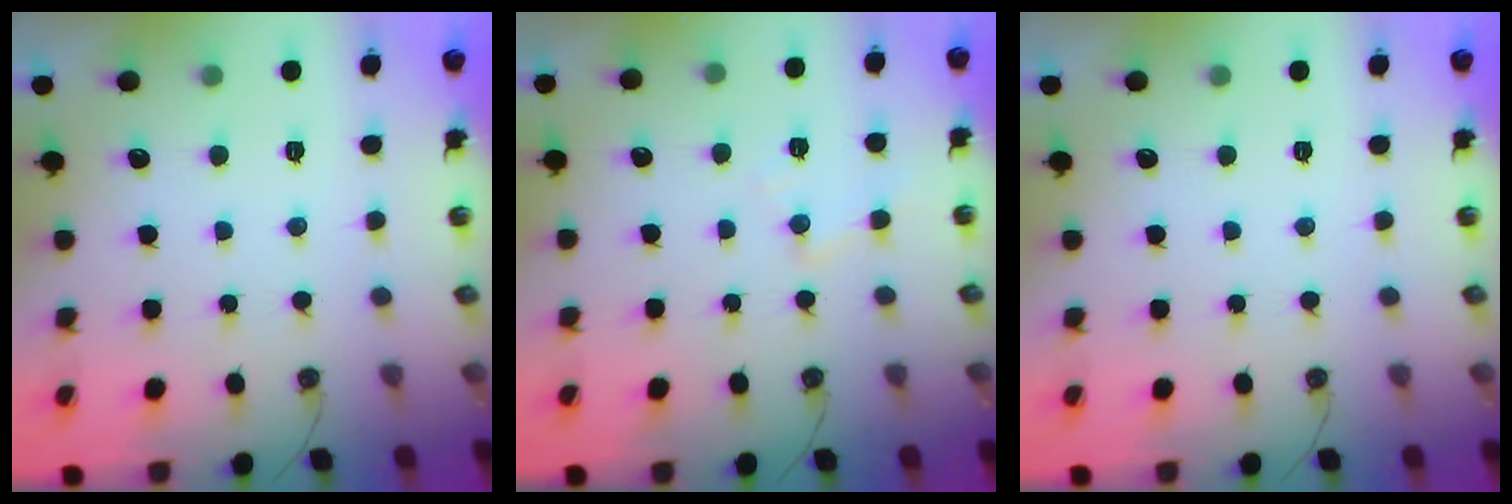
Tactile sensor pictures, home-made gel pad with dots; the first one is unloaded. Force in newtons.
{"total": 6.6, "press": 6.6, "slide": 0.4}
{"total": 0.0}